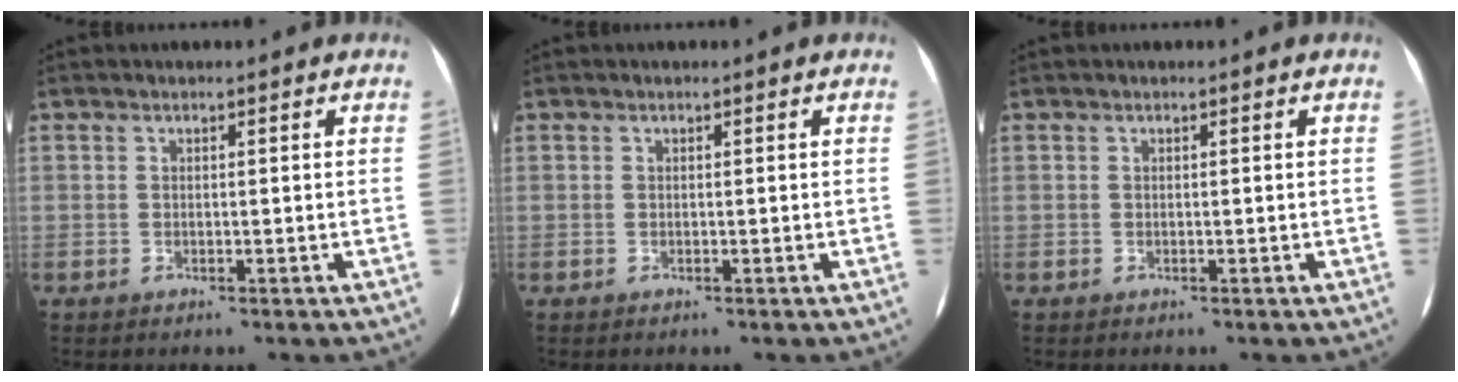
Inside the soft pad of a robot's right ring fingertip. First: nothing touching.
{"total": 0.0}
{"total": 0.0}